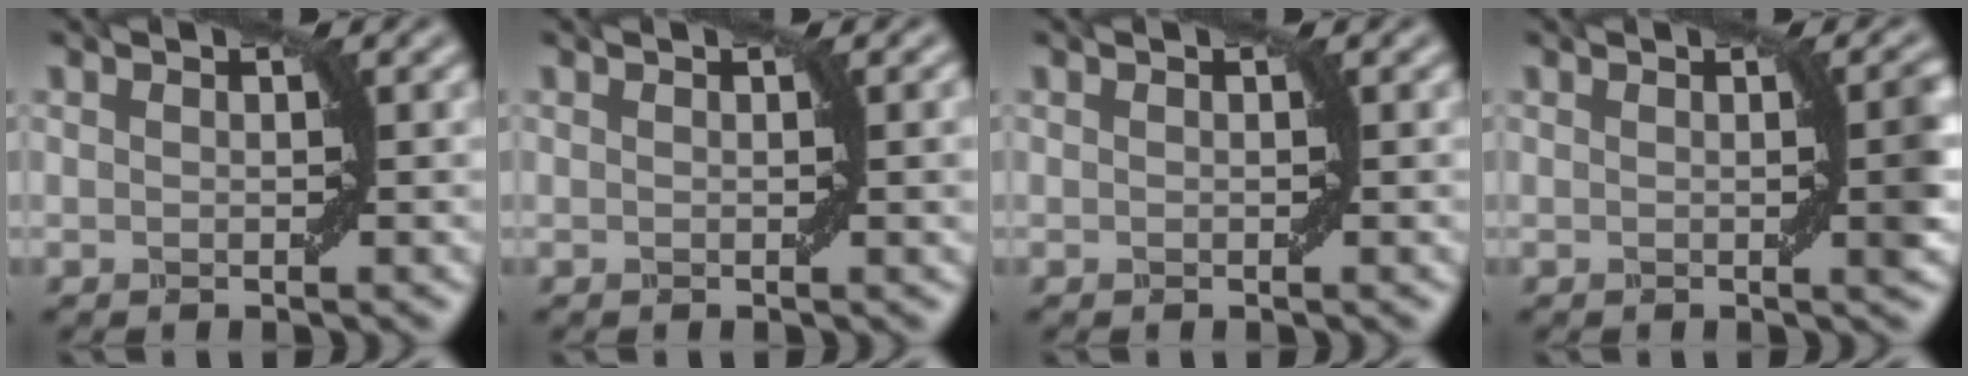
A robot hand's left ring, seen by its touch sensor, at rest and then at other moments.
{"total": 0.9, "force": [0.1, 0.0, 0.9], "torque": [-0.010, 0.001, 0.001]}
{"total": 0.0}
{"total": 2.5, "force": [0.1, 0.4, 2.5], "torque": [-0.026, 0.002, -0.002]}